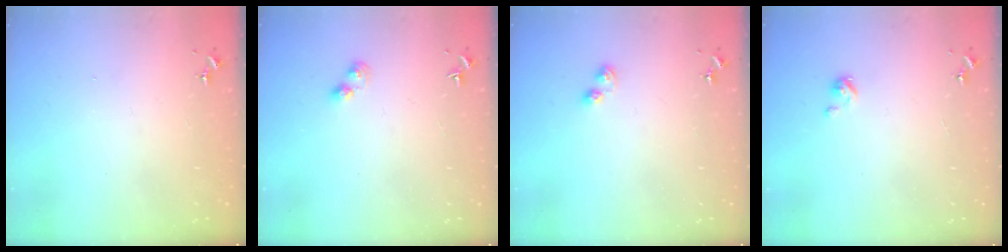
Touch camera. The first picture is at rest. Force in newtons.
{"total": 3.3, "press": 3.3, "slide": 0.4}
{"total": 3.1, "press": 3.1, "slide": 0.6}
{"total": 2.9, "press": 2.9, "slide": 0.2}